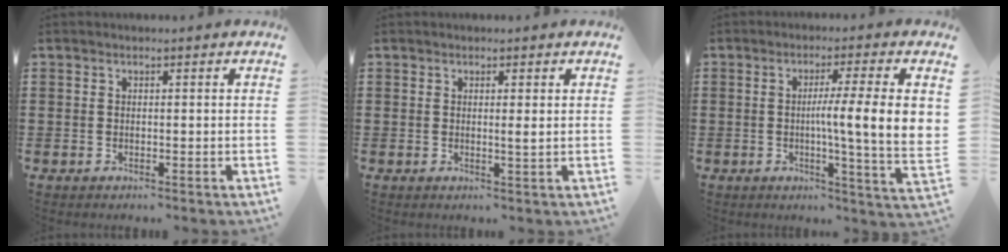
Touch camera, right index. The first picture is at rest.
{"total": 1.3, "force": [0.3, 0.0, 1.3], "torque": [-0.026, 0.000, 0.003]}
{"total": 9.6, "force": [1.1, 0.4, 9.6], "torque": [-0.167, -0.009, 0.015]}